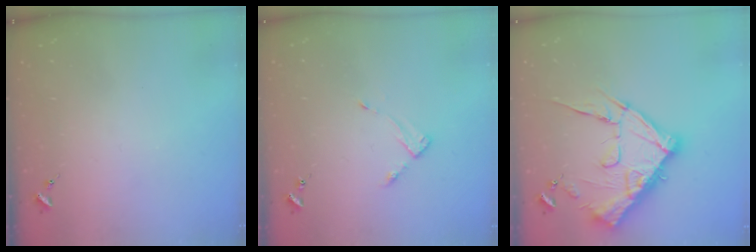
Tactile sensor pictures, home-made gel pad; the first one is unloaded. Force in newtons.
{"total": 4.1, "press": 4.1, "slide": 0.4}
{"total": 19.4, "press": 19.4, "slide": 1.0}